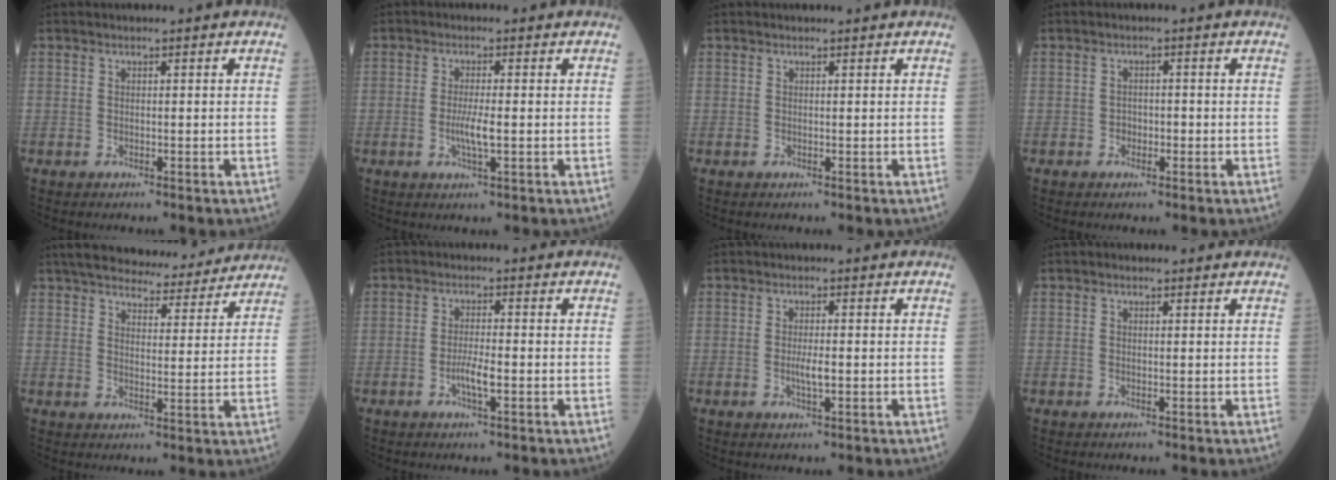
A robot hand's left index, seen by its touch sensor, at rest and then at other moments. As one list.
[{"total": 3.1, "force": [-0.4, 0.2, 3.1], "torque": [-0.065, -0.006, -0.007]}, {"total": 0.7, "force": [0.7, 0.0, 0.1], "torque": [-0.007, 0.000, 0.010]}, {"total": 1.2, "force": [-0.4, 0.9, 0.6], "torque": [-0.007, 0.004, -0.008]}, {"total": 17.5, "force": [15.9, 3.7, 6.3], "torque": [-0.088, 0.016, 0.211]}, {"total": 3.0, "force": [-1.0, 0.3, 2.8], "torque": [-0.058, -0.002, -0.019]}, {"total": 2.2, "force": [-0.2, 0.3, 2.1], "torque": [-0.045, -0.003, -0.002]}, {"total": 0.9, "force": [0.6, 0.4, 0.4], "torque": [-0.015, 0.003, 0.007]}]